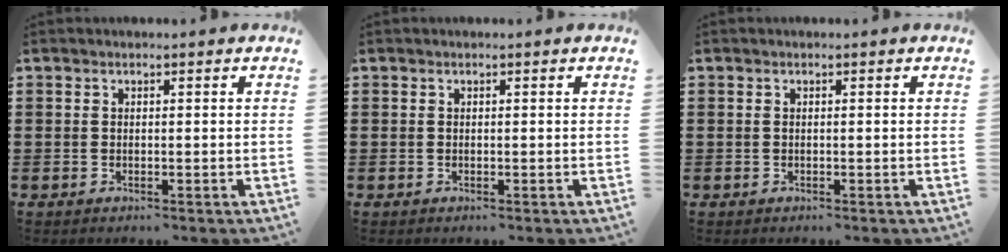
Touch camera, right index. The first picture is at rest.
{"total": 0.0}
{"total": 0.0}